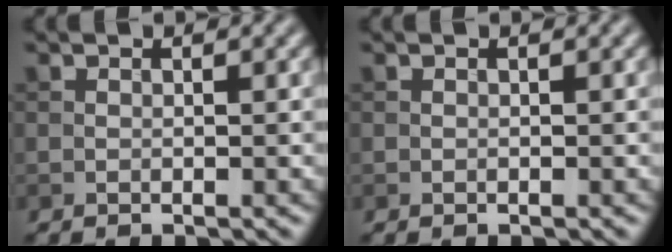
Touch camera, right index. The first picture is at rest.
{"total": 0.0}